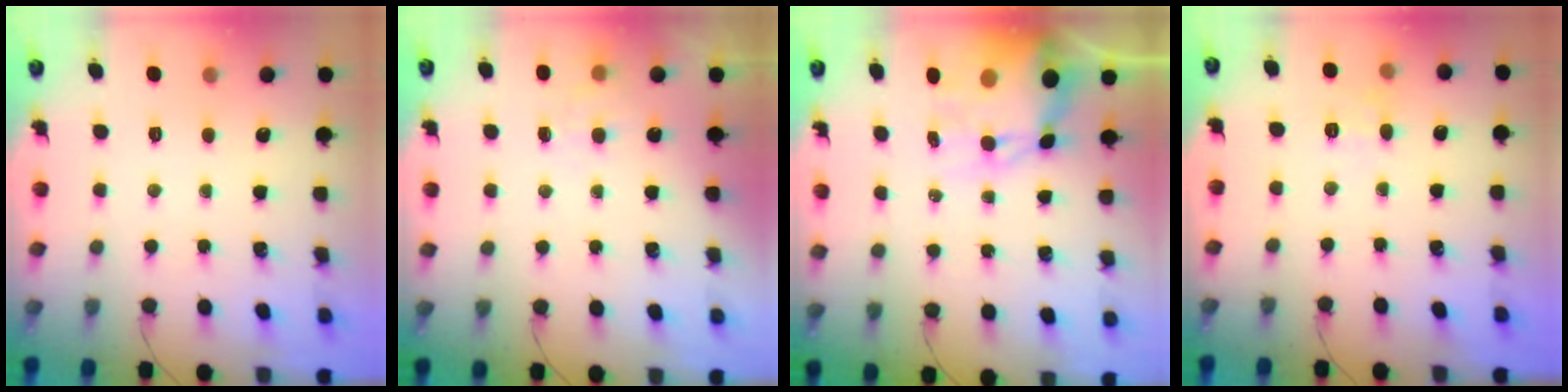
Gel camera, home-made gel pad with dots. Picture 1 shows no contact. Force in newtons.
{"total": 5.6, "press": 5.4, "slide": 1.4}
{"total": 10.2, "press": 9.8, "slide": 3.0}
{"total": 6.1, "press": 5.9, "slide": 1.7}